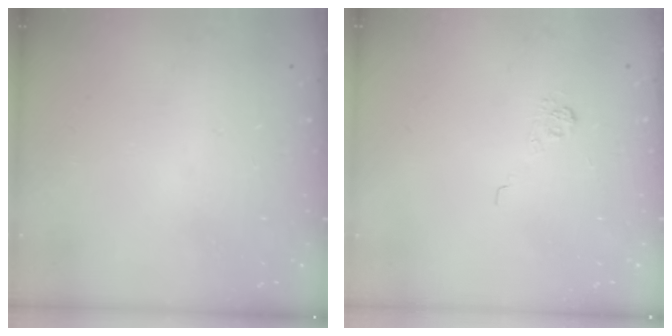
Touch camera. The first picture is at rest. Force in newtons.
{"total": 4.1, "press": 3.9, "slide": 1.3}